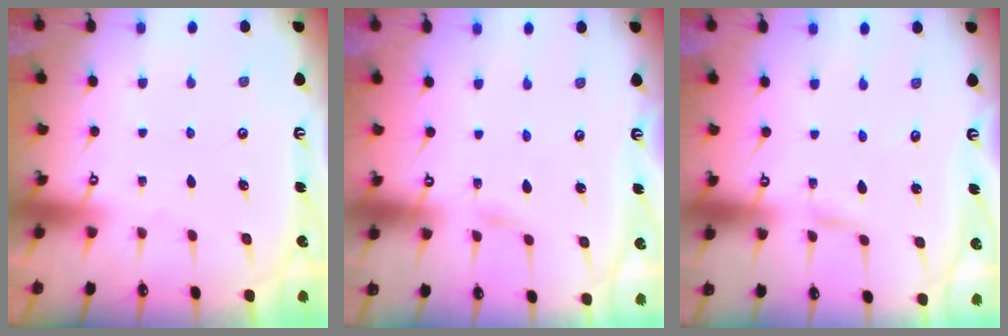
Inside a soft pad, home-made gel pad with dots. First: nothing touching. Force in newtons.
{"total": 2.8, "press": 2.7, "slide": 0.3}
{"total": 2.4, "press": 2.4, "slide": 0.2}